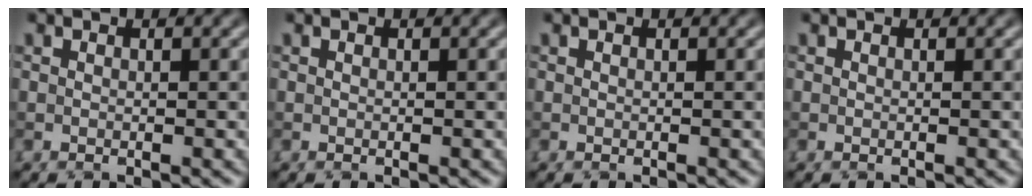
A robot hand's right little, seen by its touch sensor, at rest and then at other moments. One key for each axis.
{"total": 0.0}
{"total": 0.0}
{"total": 0.0}